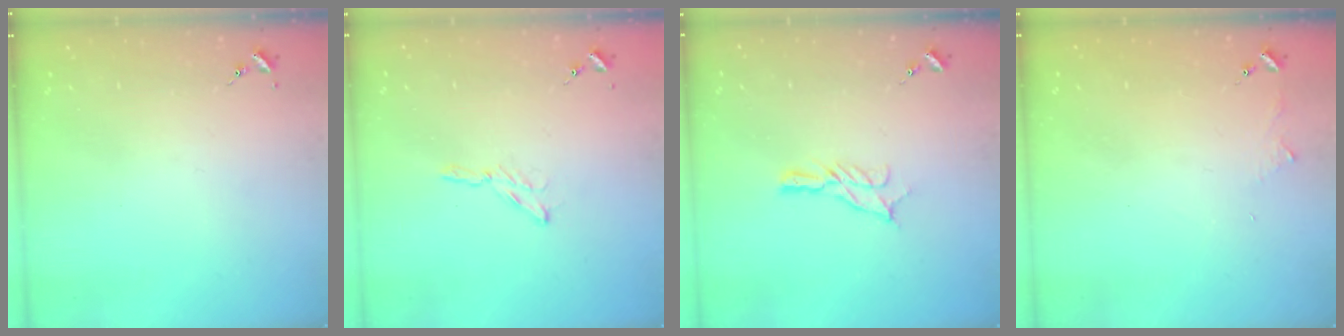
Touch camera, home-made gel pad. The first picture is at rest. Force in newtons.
{"total": 3.5, "press": 3.4, "slide": 0.4}
{"total": 7.2, "press": 7.2, "slide": 0.1}
{"total": 3.5, "press": 3.5, "slide": 0.4}